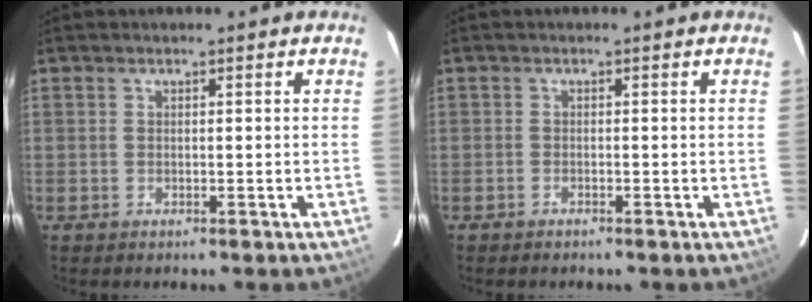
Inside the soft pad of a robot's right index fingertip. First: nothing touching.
{"total": 0.8, "force": [-0.8, 0.3, 0.1], "torque": [-0.009, 0.002, -0.016]}